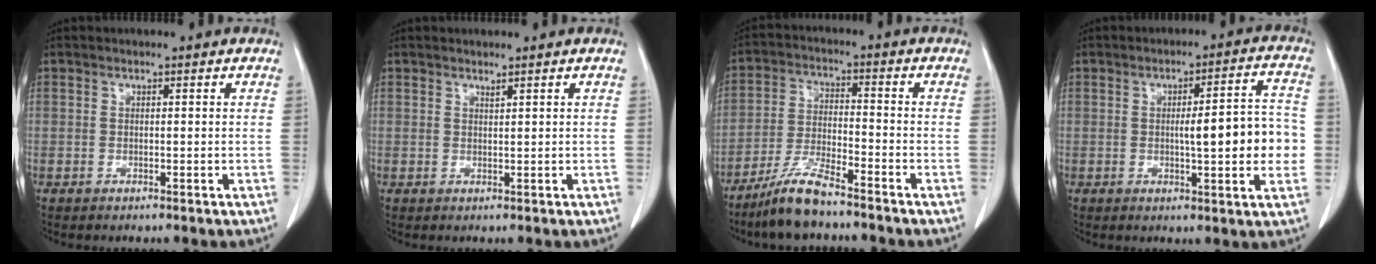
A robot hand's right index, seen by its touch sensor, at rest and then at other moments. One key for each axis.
{"total": 0.6, "fx": 0.5, "fy": -0.1, "fz": 0.2, "tx": -0.010, "ty": -0.006, "tz": 0.013}
{"total": 7.9, "fx": -6.5, "fy": 0.7, "fz": 4.5, "tx": -0.096, "ty": -0.021, "tz": -0.128}
{"total": 10.3, "fx": -0.8, "fy": 1.7, "fz": 10.1, "tx": -0.129, "ty": 0.017, "tz": -0.010}